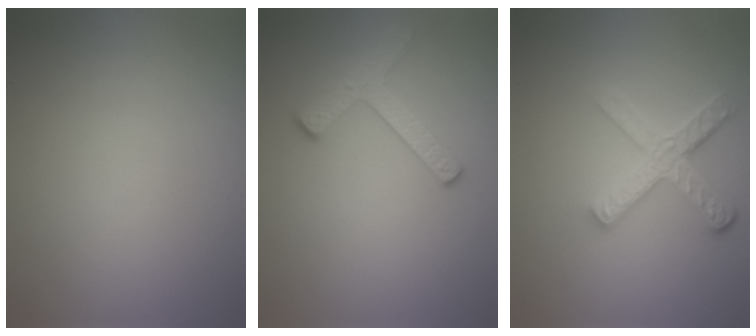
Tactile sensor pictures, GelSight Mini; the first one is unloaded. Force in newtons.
{"total": 2.5, "press": 2.5, "slide": 0.4}
{"total": 4.8, "press": 3.6, "slide": 3.2}